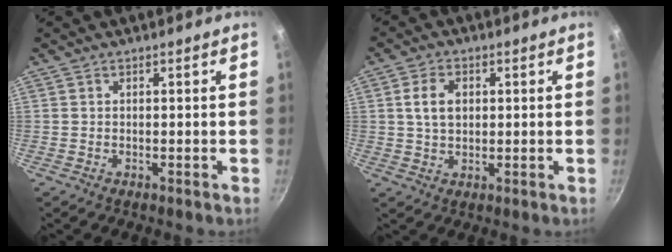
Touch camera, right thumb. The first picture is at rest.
{"total": 5.6, "force": [1.1, 3.9, 3.9], "torque": [-0.059, 0.002, 0.020]}